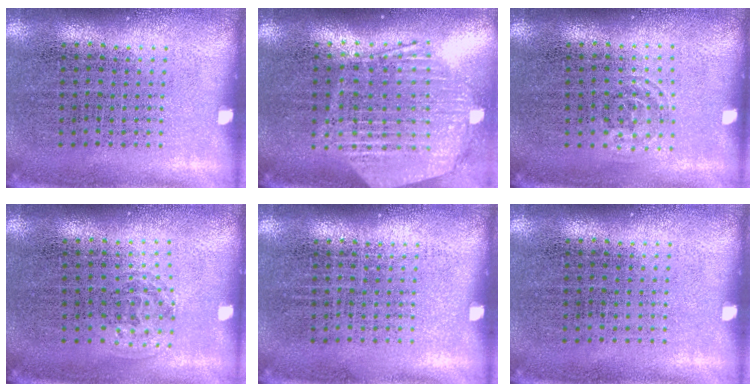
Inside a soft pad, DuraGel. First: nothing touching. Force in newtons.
{"total": 1.4, "press": 1.4, "slide": 0.4}
{"total": 0.8, "press": 0.6, "slide": 0.5}
{"total": 1.0, "press": 0.6, "slide": 0.8}
{"total": 0.0}
{"total": 0.0}